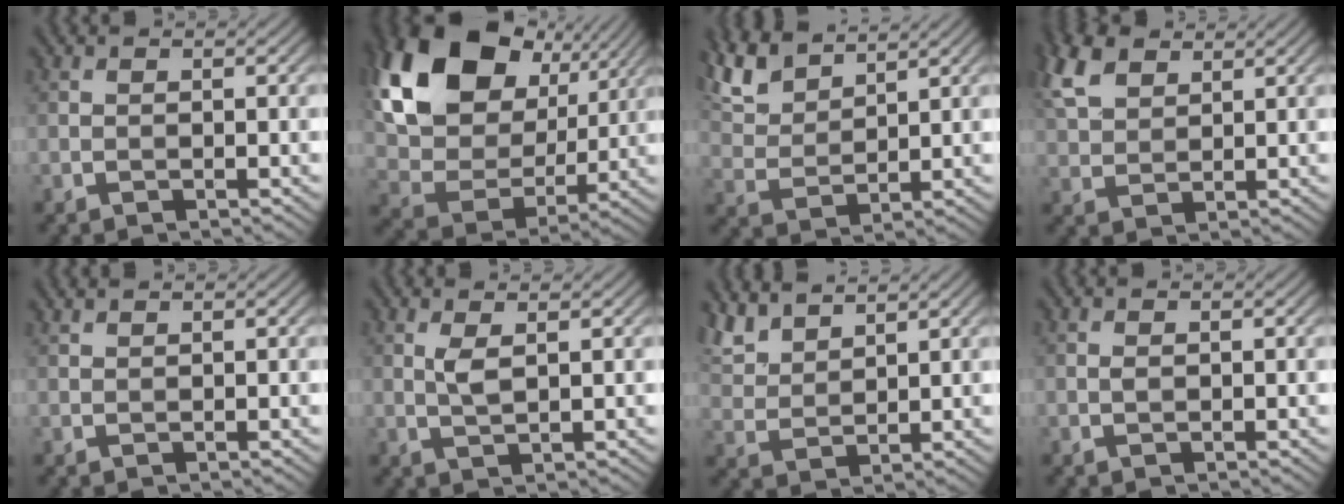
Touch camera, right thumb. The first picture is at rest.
{"total": 21.8, "force": [9.7, 15.3, 12.2], "torque": [-0.312, 0.044, 0.207]}
{"total": 7.7, "force": [6.1, 2.7, 4.0], "torque": [-0.108, 0.017, 0.129]}
{"total": 7.3, "force": [4.2, 4.1, 4.3], "torque": [-0.126, 0.018, 0.087]}
{"total": 0.7, "force": [0.7, 0.0, 0.2], "torque": [-0.009, 0.005, 0.017]}
{"total": 2.1, "force": [0.7, 0.5, 1.9], "torque": [-0.049, 0.001, 0.017]}
{"total": 5.8, "force": [4.9, 2.0, 2.5], "torque": [-0.069, 0.009, 0.106]}
{"total": 0.6, "force": [0.0, 0.3, 0.5], "torque": [-0.012, 0.001, 0.000]}